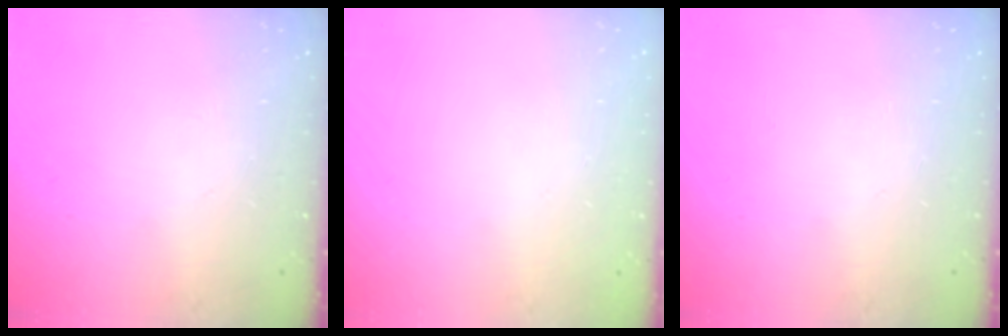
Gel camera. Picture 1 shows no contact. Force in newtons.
{"total": 0.0}
{"total": 0.0}